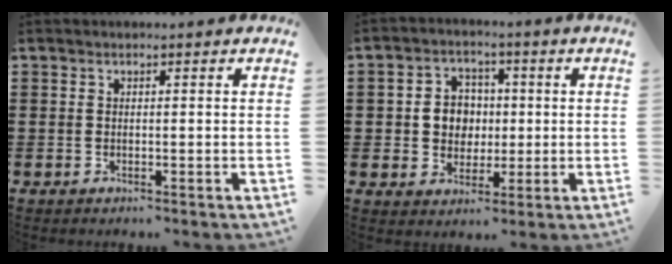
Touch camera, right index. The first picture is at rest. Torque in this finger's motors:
{"motor_torque": [1.25, -0.21, 0.55, 0.13]}